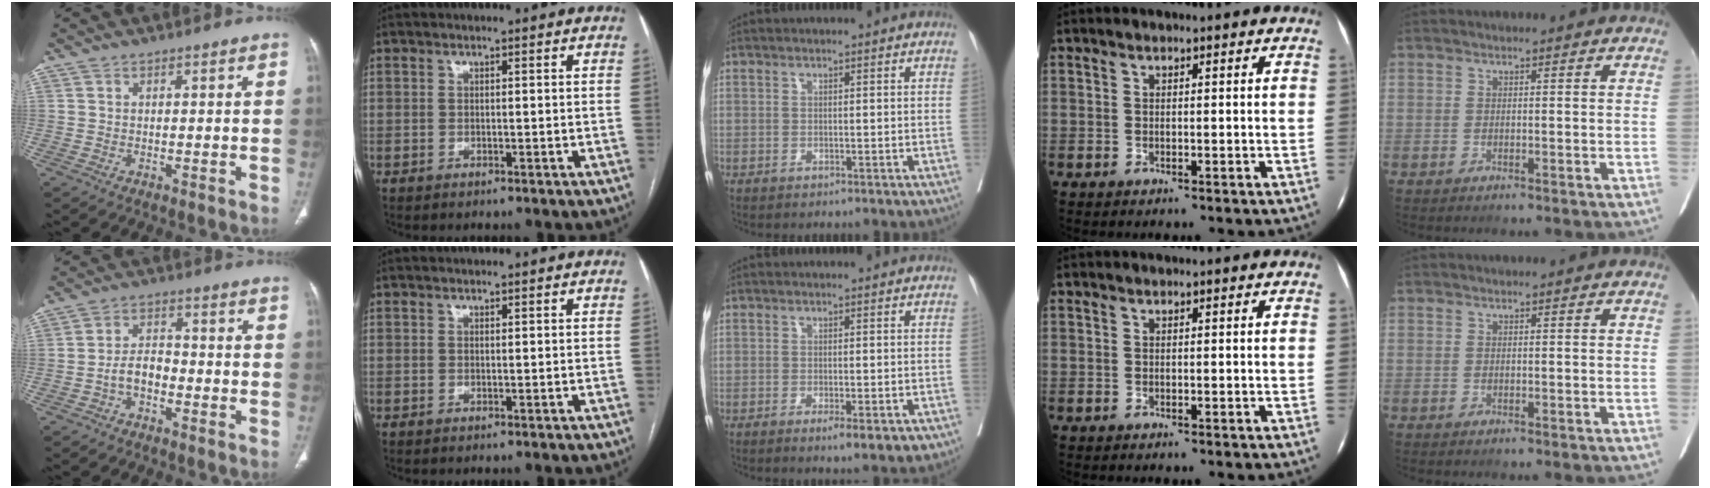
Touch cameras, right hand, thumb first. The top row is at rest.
{"thumb": {"total": 4.7, "force": [-2.1, 2.7, 3.2], "torque": [-0.052, 0.026, -0.043]}, "middle": {"total": 3.8, "force": [-1.8, 1.0, 3.2], "torque": [-0.040, -0.006, -0.022]}}